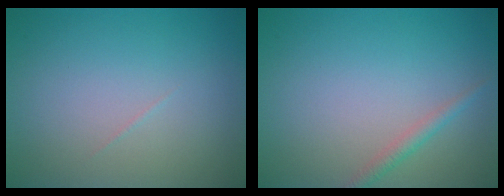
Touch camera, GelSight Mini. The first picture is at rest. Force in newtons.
{"total": 1.3, "press": 1.3, "slide": 0.0}